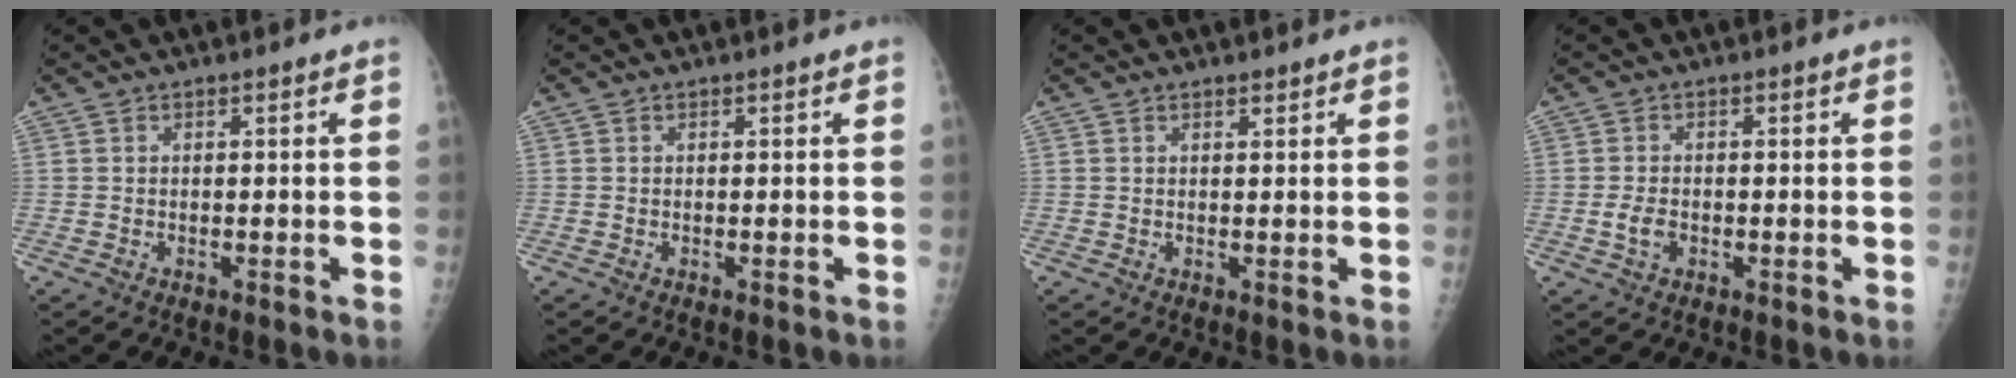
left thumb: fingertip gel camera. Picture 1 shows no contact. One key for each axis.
{"total": 0.0}
{"total": 0.8, "fx": 0.7, "fy": 0.2, "fz": 0.2, "tx": -0.003, "ty": -0.006, "tz": 0.012}
{"total": 2.8, "fx": -0.7, "fy": 1.9, "fz": 1.9, "tx": -0.031, "ty": 0.002, "tz": -0.013}